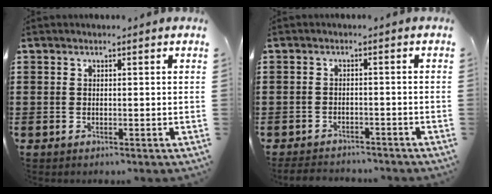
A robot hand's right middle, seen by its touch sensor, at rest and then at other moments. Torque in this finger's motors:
{"motor_torque": [0.44, -0.35, 0.01, 0.04]}